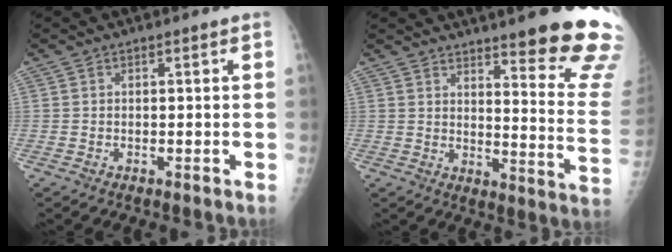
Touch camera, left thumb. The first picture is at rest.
{"total": 19.3, "force": [14.5, 2.2, 12.6], "torque": [-0.133, -0.109, 0.181]}